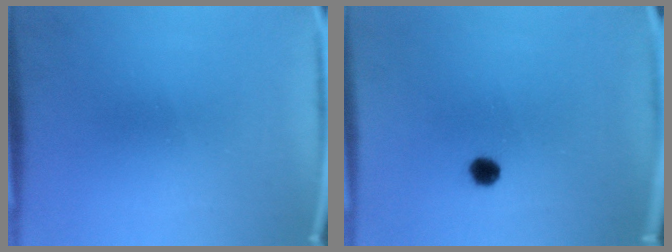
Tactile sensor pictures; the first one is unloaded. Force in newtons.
{"total": 2.3}